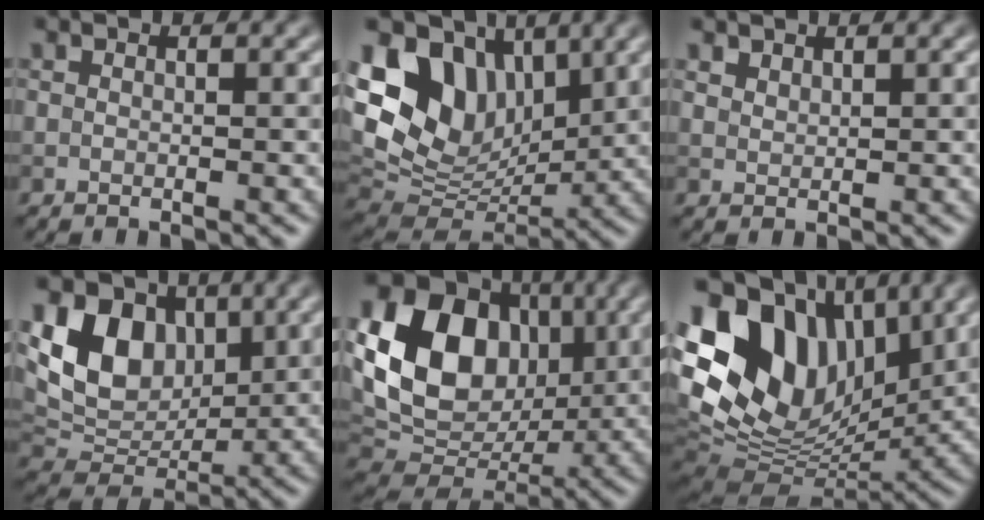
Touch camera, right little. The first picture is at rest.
{"total": 12.2, "force": [5.1, 8.5, 7.1], "torque": [-0.155, 0.020, 0.095]}
{"total": 1.1, "force": [1.0, 0.4, 0.1], "torque": [-0.006, 0.001, 0.025]}
{"total": 8.6, "force": [2.5, 6.2, 5.4], "torque": [-0.106, -0.006, 0.039]}
{"total": 14.1, "force": [2.6, 10.6, 8.9], "torque": [-0.168, 0.010, 0.040]}
{"total": 17.1, "force": [5.0, 11.6, 11.5], "torque": [-0.208, 0.032, 0.096]}